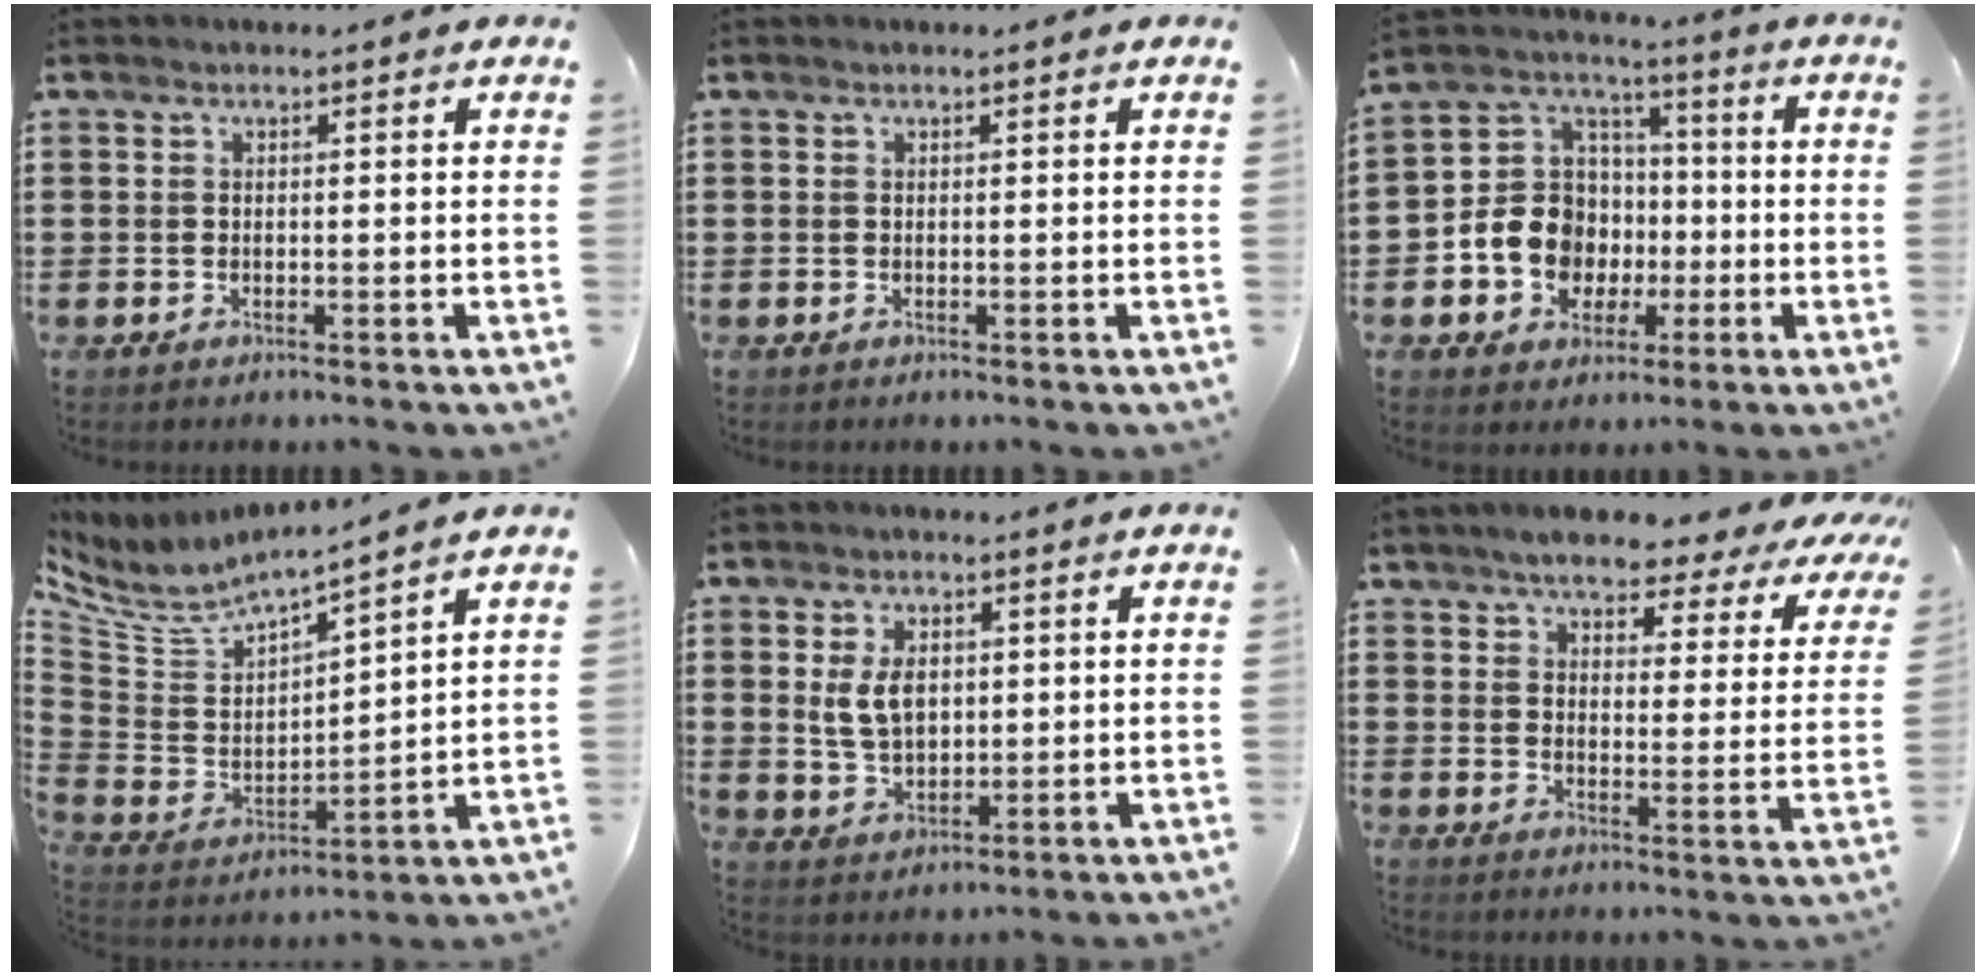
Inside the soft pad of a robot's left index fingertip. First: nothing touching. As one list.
[{"total": 0.0}, {"total": 9.9, "force": [-2.0, 9.0, 3.6], "torque": [-0.117, 0.011, -0.034]}, {"total": 4.6, "force": [4.0, 1.3, 1.8], "torque": [-0.062, -0.030, 0.061]}, {"total": 5.2, "force": [1.2, 3.2, 3.9], "torque": [-0.085, 0.005, 0.016]}, {"total": 5.7, "force": [5.2, 1.1, 2.2], "torque": [-0.060, -0.030, 0.085]}]